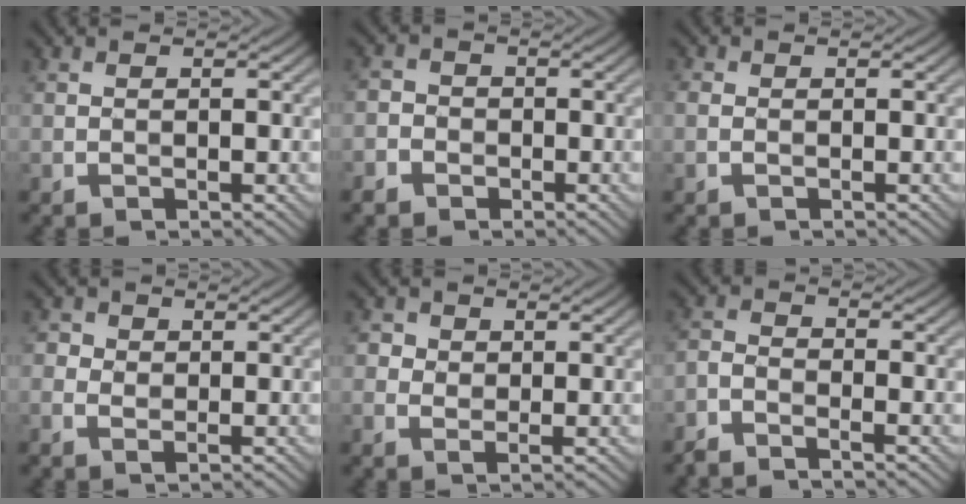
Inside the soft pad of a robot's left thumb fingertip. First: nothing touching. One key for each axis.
{"total": 3.2, "fx": -1.6, "fy": 2.7, "fz": 0.6, "tx": -0.017, "ty": 0.000, "tz": -0.043}
{"total": 1.2, "fx": -0.1, "fy": 0.9, "fz": 0.8, "tx": -0.022, "ty": 0.001, "tz": -0.001}
{"total": 2.4, "fx": 0.4, "fy": 2.1, "fz": 1.1, "tx": -0.037, "ty": 0.004, "tz": 0.008}
{"total": 2.5, "fx": 0.8, "fy": 2.1, "fz": 1.2, "tx": -0.035, "ty": 0.003, "tz": 0.012}
{"total": 2.8, "fx": -2.6, "fy": 0.5, "fz": 0.9, "tx": -0.033, "ty": -0.004, "tz": -0.066}